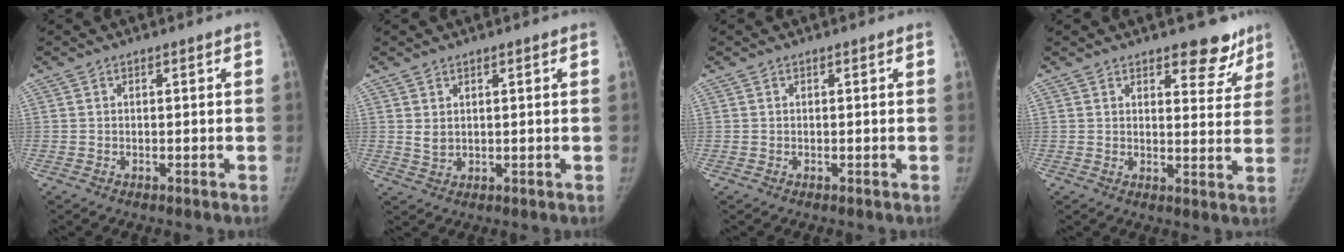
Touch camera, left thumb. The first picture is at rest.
{"total": 2.1, "force": [1.0, 1.3, 1.3], "torque": [-0.016, -0.011, 0.026]}
{"total": 0.0}
{"total": 7.2, "force": [5.4, 3.3, 3.4], "torque": [0.002, -0.035, 0.069]}